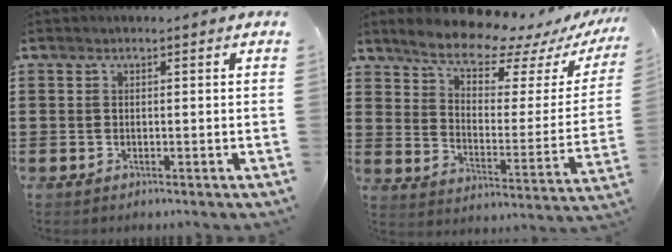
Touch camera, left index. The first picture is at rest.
{"total": 9.4, "force": [8.4, 1.9, 3.8], "torque": [-0.092, -0.058, 0.143]}